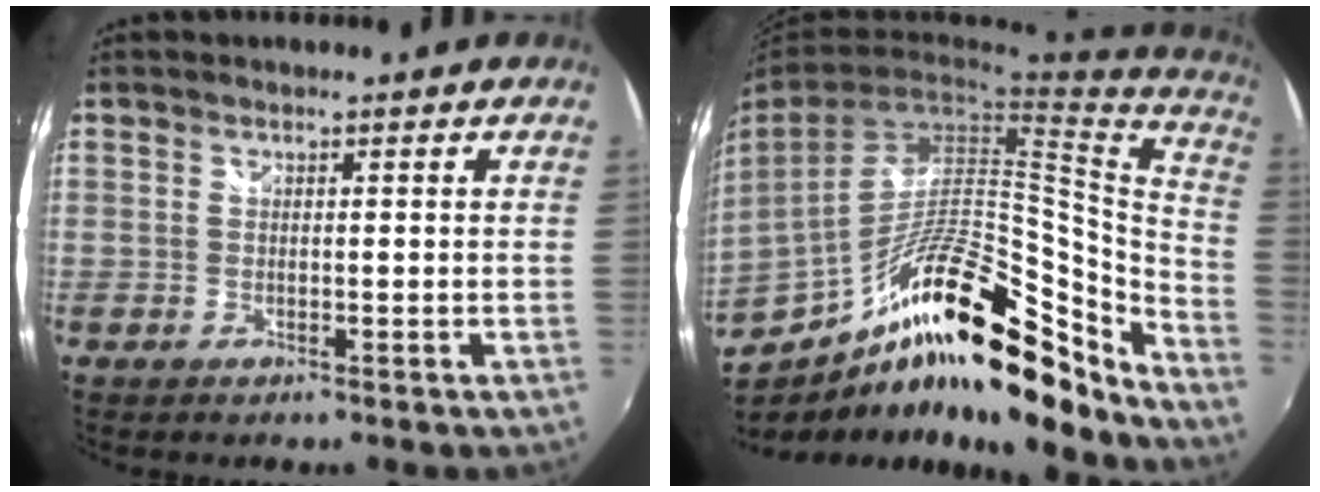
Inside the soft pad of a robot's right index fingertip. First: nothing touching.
{"total": 23.2, "force": [-14.9, 7.3, 16.1], "torque": [-0.251, 0.002, -0.250]}